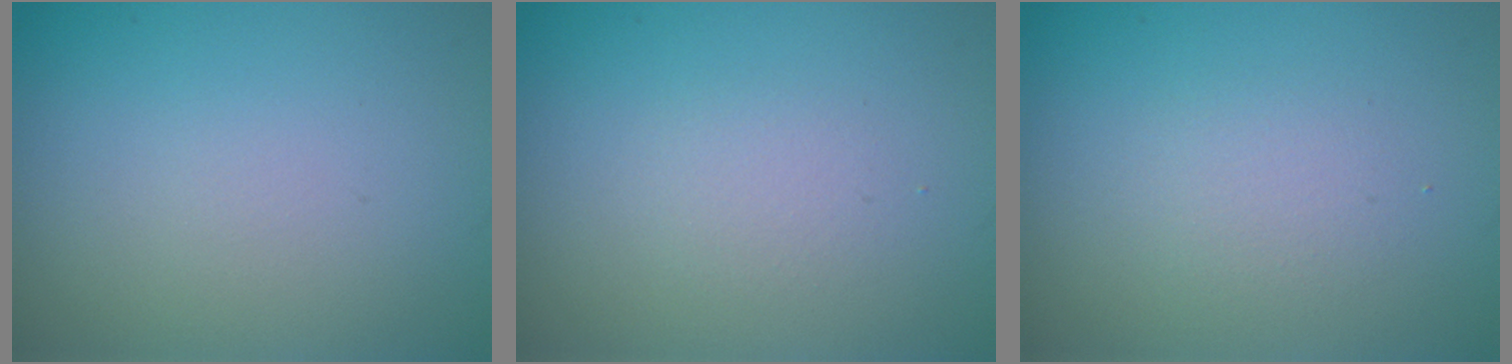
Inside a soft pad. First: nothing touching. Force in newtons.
{"total": 1.1, "press": 1.1, "slide": 0.1}
{"total": 1.4, "press": 1.4, "slide": 0.1}